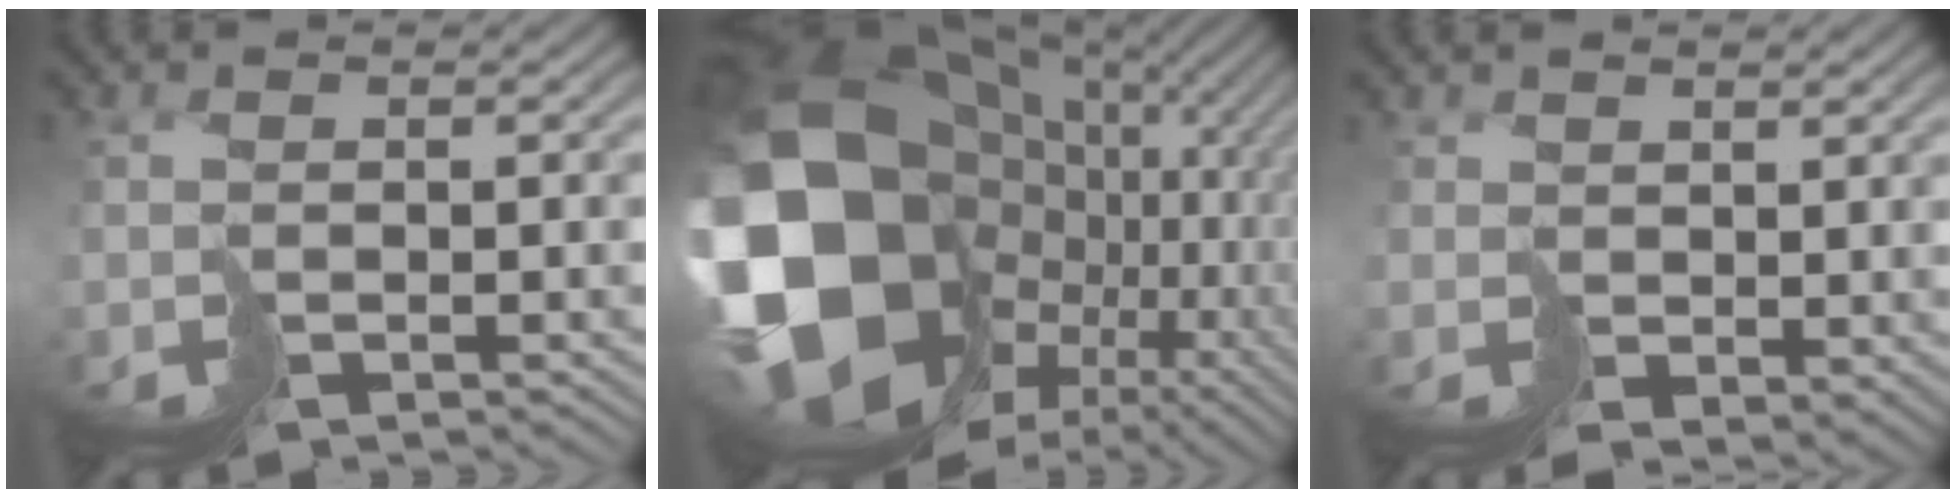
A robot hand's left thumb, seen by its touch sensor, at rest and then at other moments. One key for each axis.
{"total": 22.2, "fx": 2.2, "fy": 18.1, "fz": 12.7, "tx": -0.314, "ty": -0.069, "tz": 0.070}
{"total": 2.2, "fx": 0.2, "fy": 1.7, "fz": 1.4, "tx": -0.033, "ty": -0.008, "tz": 0.012}